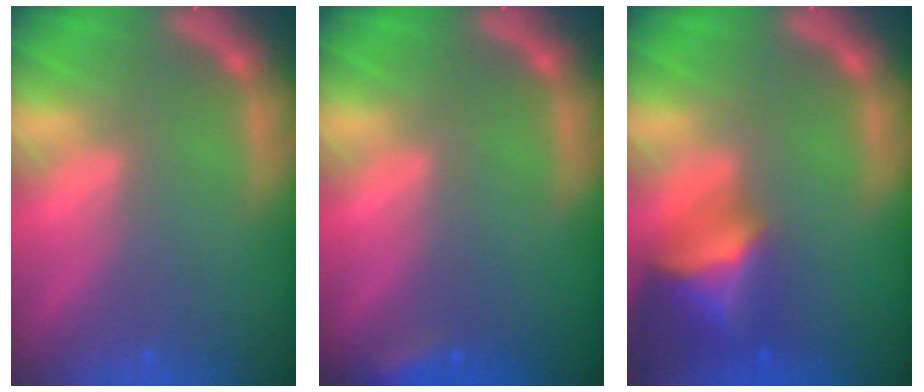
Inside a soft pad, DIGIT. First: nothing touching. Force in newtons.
{"total": 1.9}
{"total": 6.4}